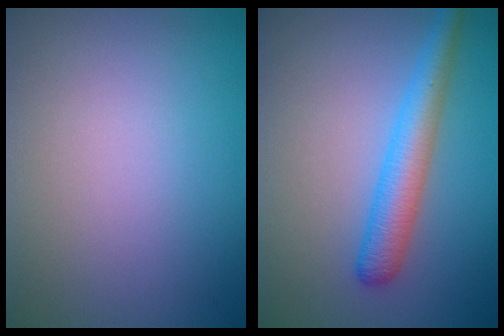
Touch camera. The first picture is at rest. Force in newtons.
{"total": 3.7, "press": 3.7, "slide": 0.1}